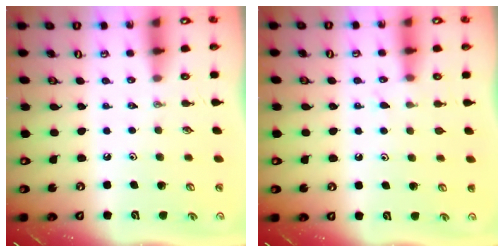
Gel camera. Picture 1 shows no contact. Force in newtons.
{"total": 4.5, "press": 4.5, "slide": 0.6}